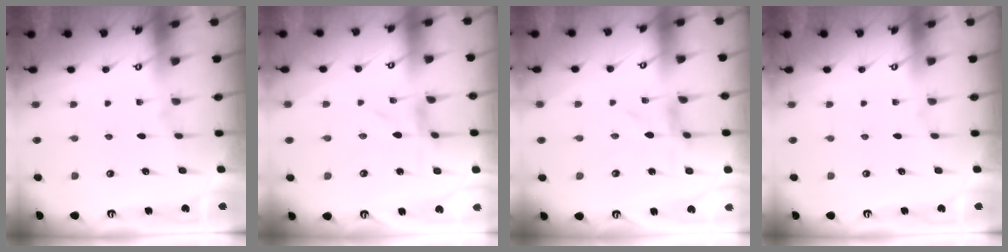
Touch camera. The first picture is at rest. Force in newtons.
{"total": 0.0}
{"total": 0.0}
{"total": 0.0}